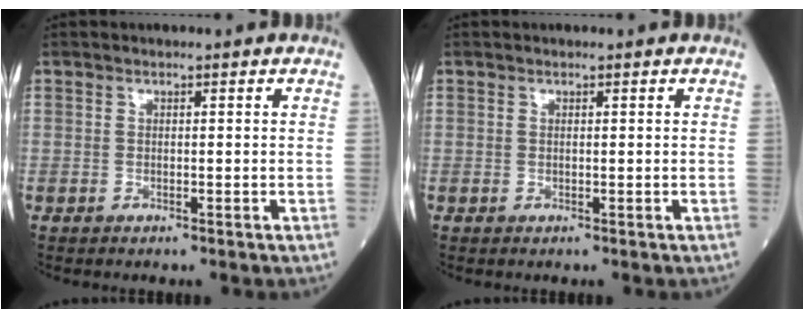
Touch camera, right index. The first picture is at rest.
{"total": 0.0}